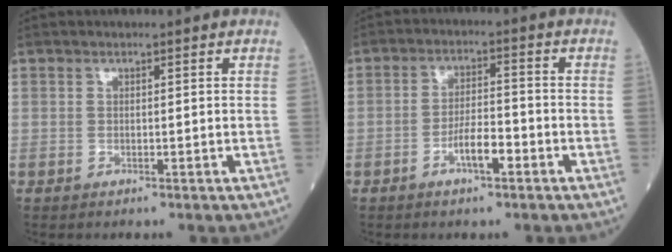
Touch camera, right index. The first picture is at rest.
{"total": 4.7, "force": [-2.3, 1.2, 3.9], "torque": [-0.071, 0.006, -0.043]}